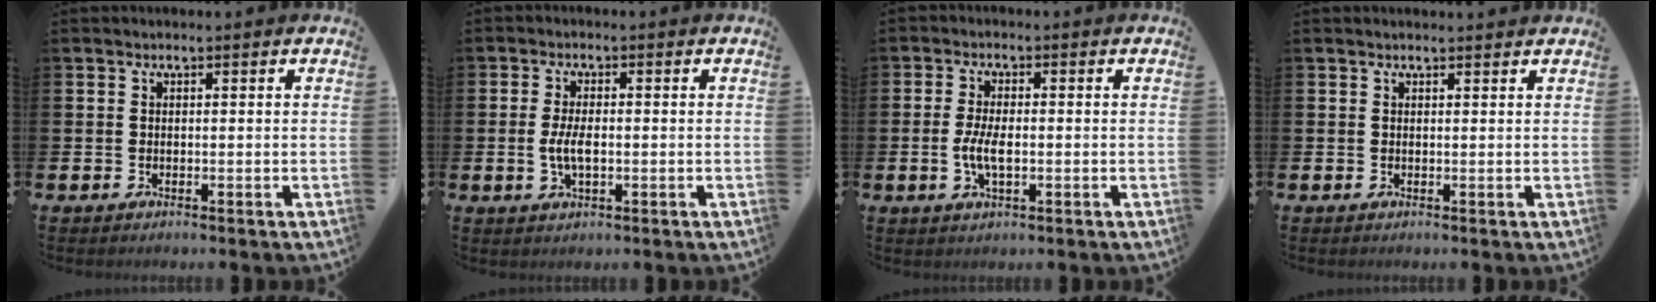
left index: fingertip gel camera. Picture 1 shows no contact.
{"total": 3.6, "force": [-0.3, 1.5, 3.2], "torque": [-0.060, -0.001, -0.010]}
{"total": 3.9, "force": [-0.6, 1.6, 3.5], "torque": [-0.062, -0.002, -0.014]}
{"total": 0.8, "force": [0.7, 0.0, 0.2], "torque": [0.007, -0.004, 0.011]}